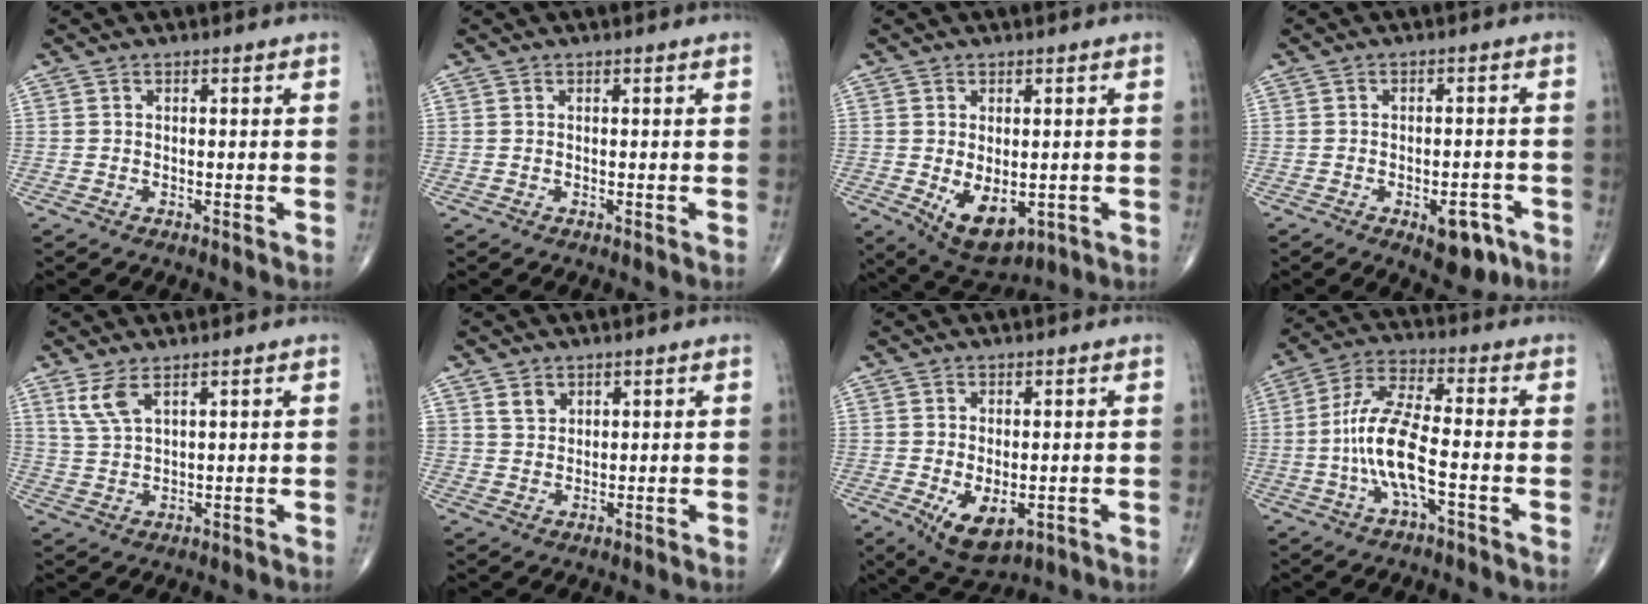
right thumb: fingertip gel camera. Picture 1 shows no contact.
{"total": 0.0}
{"total": 8.7, "force": [-1.6, 4.9, 7.1], "torque": [-0.100, -0.013, -0.005]}
{"total": 6.6, "force": [-3.2, 3.3, 4.8], "torque": [-0.044, 0.014, -0.036]}
{"total": 4.8, "force": [2.9, 1.7, 3.5], "torque": [-0.078, -0.011, 0.069]}
{"total": 2.9, "force": [1.8, 2.1, 0.9], "torque": [0.001, -0.015, 0.035]}
{"total": 7.3, "force": [-1.7, 3.9, 5.9], "torque": [-0.094, -0.014, -0.013]}
{"total": 11.3, "force": [-2.6, 3.2, 10.5], "torque": [-0.230, 0.032, -0.051]}